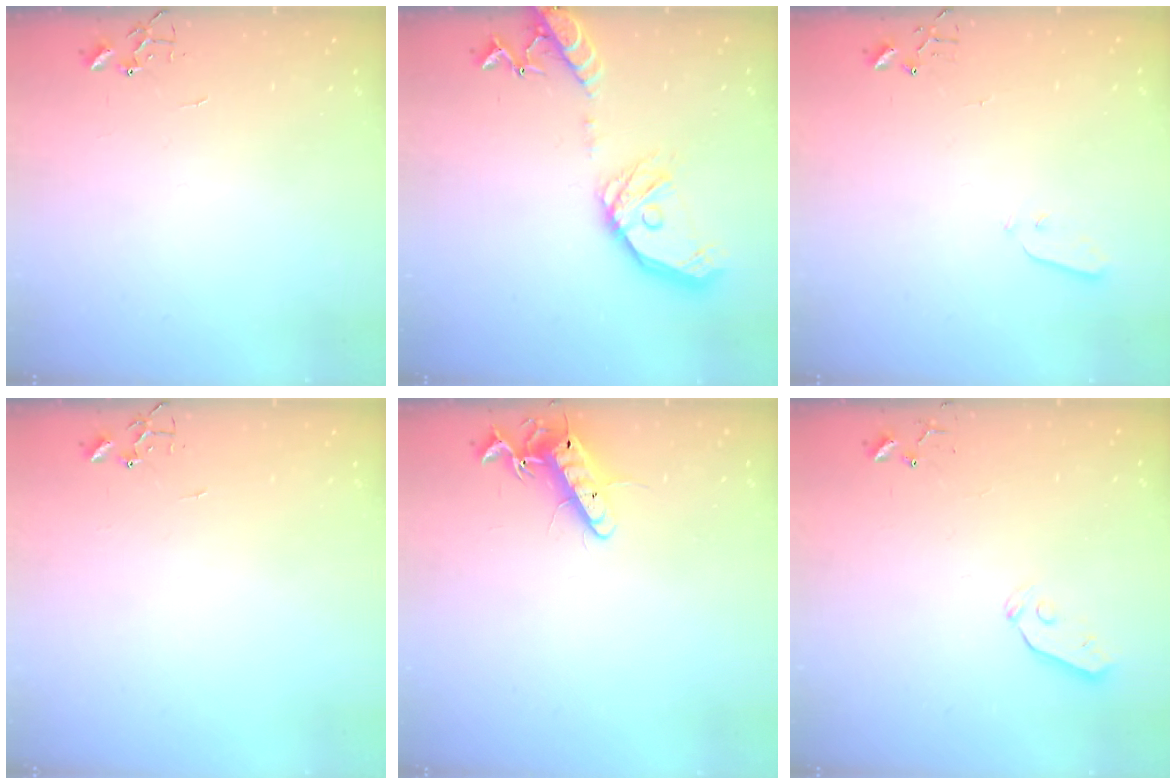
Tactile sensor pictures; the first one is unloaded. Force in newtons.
{"total": 17.9, "press": 17.7, "slide": 2.6}
{"total": 3.0, "press": 3.0, "slide": 0.3}
{"total": 0.0}
{"total": 12.8, "press": 12.8, "slide": 0.6}
{"total": 3.8, "press": 3.8, "slide": 0.3}